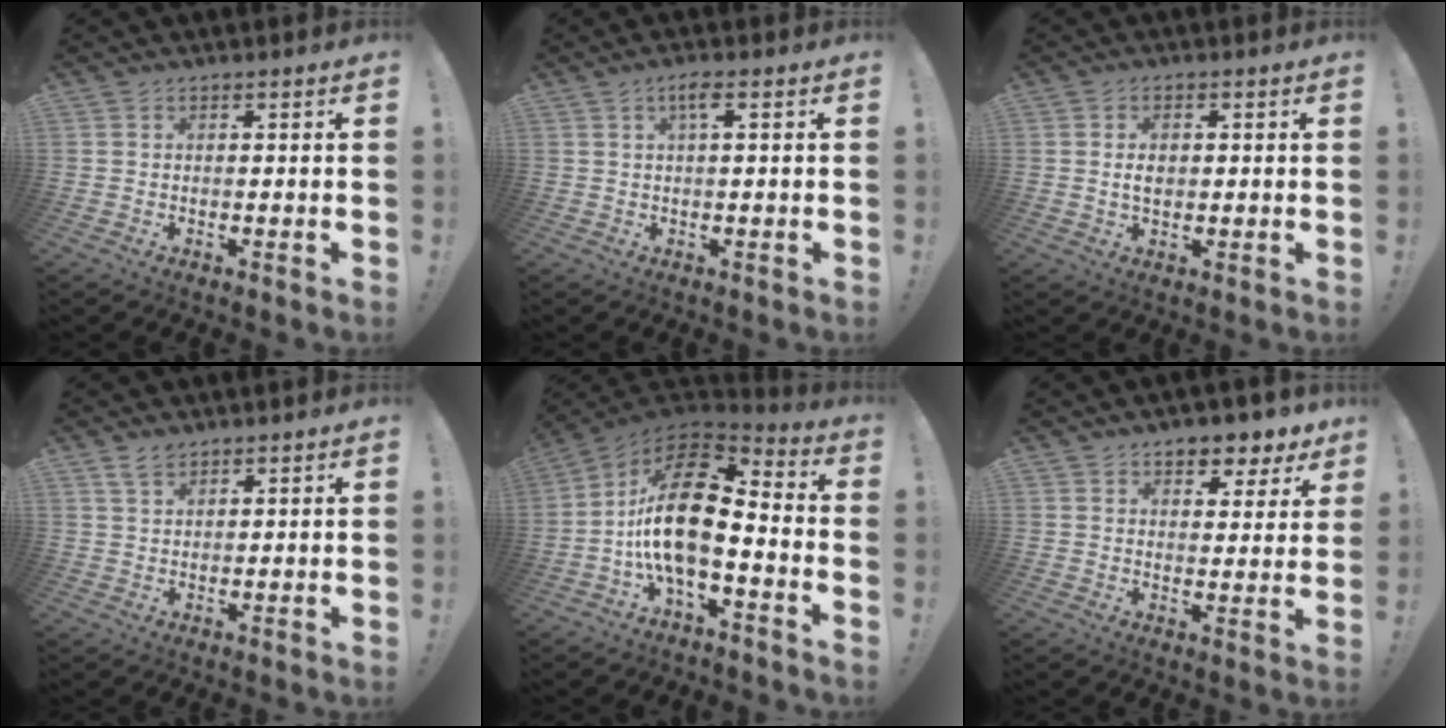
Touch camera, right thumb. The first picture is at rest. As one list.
[{"total": 3.5, "force": [1.2, 0.4, 3.3], "torque": [-0.060, 0.002, 0.015]}, {"total": 3.6, "force": [0.4, 2.4, 2.7], "torque": [-0.036, 0.002, 0.004]}, {"total": 3.5, "force": [2.7, 1.7, 1.5], "torque": [-0.020, -0.013, 0.049]}, {"total": 19.6, "force": [-1.3, 9.1, 17.3], "torque": [-0.328, 0.013, -0.023]}, {"total": 7.0, "force": [5.4, 3.8, 2.4], "torque": [-0.023, -0.040, 0.098]}]